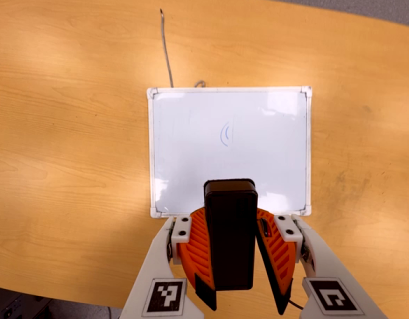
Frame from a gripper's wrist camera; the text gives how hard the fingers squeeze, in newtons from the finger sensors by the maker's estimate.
{"total": 8.6, "left": 8.9, "right": 8.4}